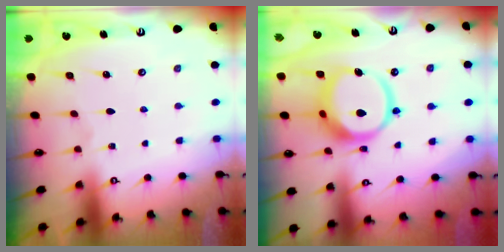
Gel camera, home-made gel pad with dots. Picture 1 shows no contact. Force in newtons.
{"total": 14.0, "press": 13.9, "slide": 1.6}